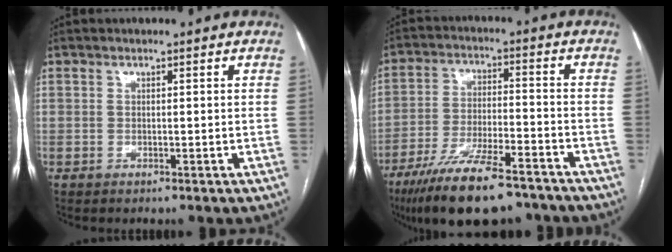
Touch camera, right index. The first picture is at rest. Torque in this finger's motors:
{"motor_torque": [0.97, -1.16, 0.76, 0.21]}